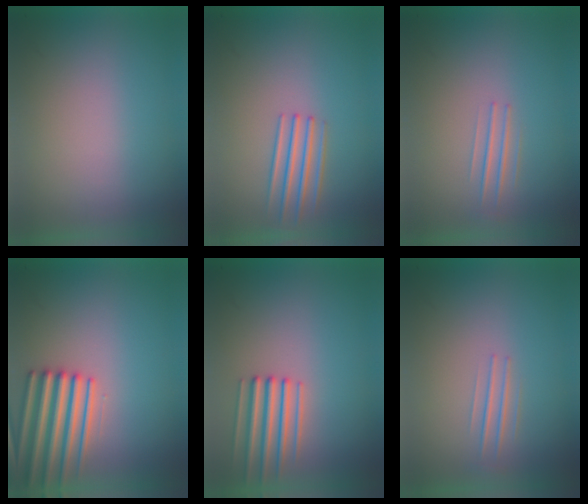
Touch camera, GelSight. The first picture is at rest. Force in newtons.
{"total": 2.1}
{"total": 1.2}
{"total": 5.0}
{"total": 2.8}
{"total": 1.3}